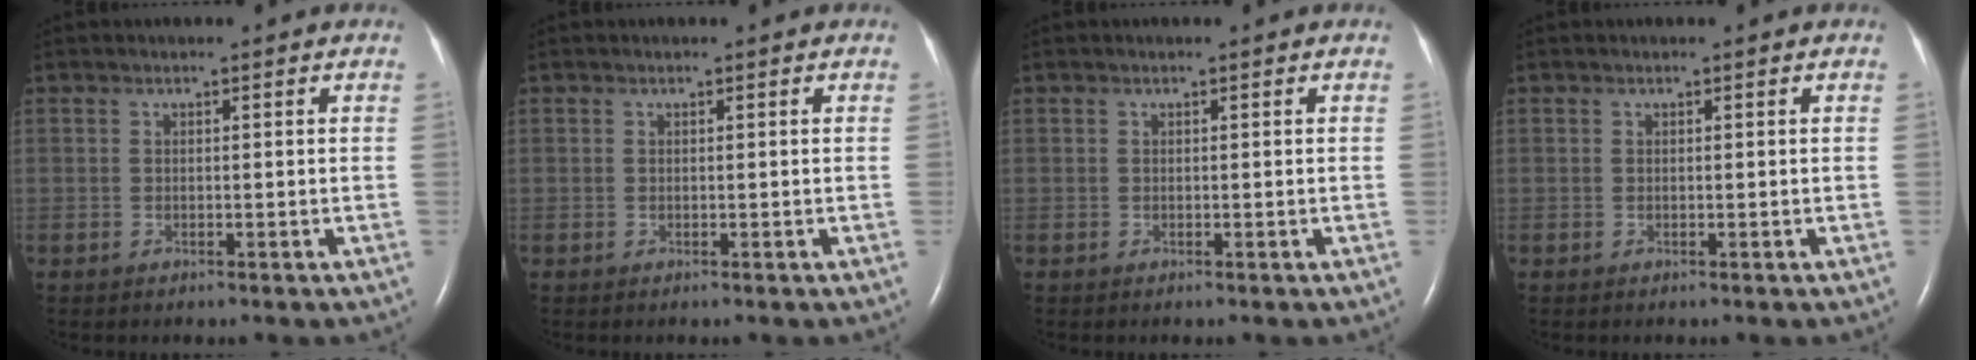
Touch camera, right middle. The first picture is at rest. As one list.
[{"total": 0.0}, {"total": 0.0}, {"total": 0.0}]